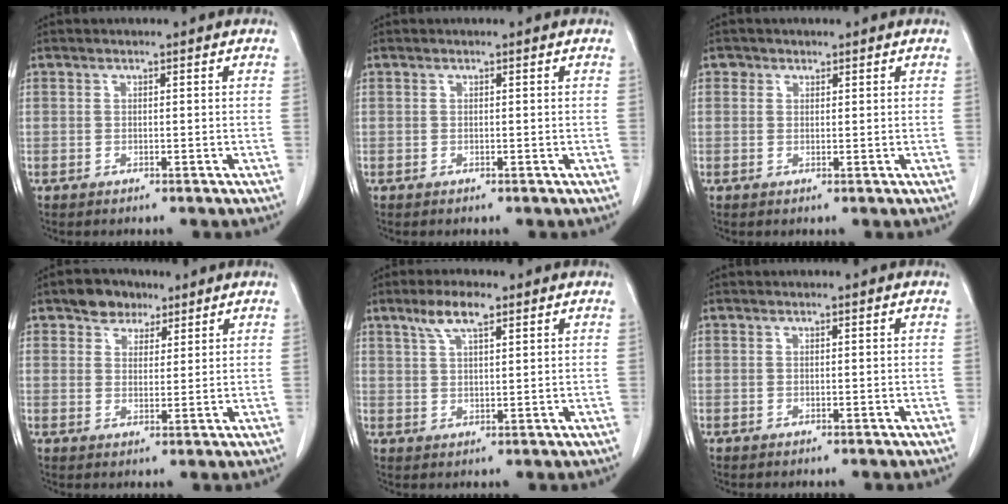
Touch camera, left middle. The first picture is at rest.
{"total": 0.0}
{"total": 1.1, "force": [0.6, 0.9, 0.0], "torque": [0.009, -0.001, 0.005]}
{"total": 4.7, "force": [3.2, 3.1, 1.4], "torque": [-0.025, 0.010, 0.055]}
{"total": 5.1, "force": [3.3, 1.2, 3.7], "torque": [-0.078, 0.008, 0.062]}
{"total": 0.0}